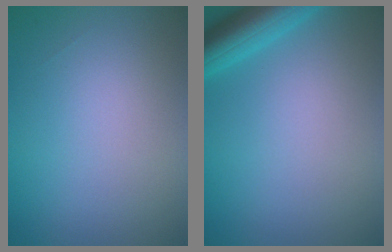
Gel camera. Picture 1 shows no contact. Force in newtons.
{"total": 4.6, "press": 4.6, "slide": 0.3}